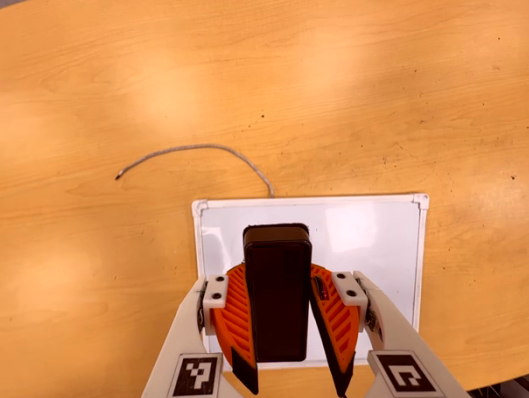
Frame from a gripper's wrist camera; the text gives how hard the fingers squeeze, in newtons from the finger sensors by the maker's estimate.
{"total": 8.8, "left": 8.7, "right": 8.9}